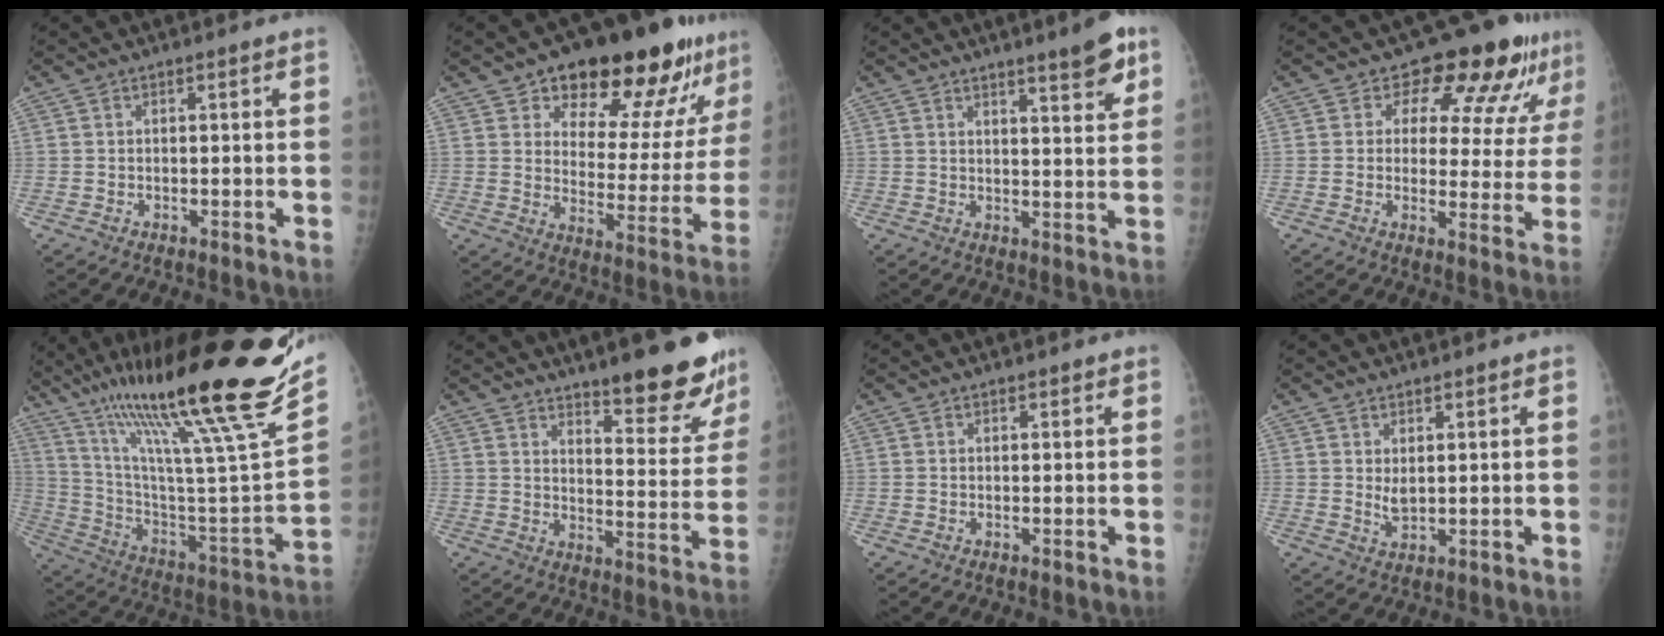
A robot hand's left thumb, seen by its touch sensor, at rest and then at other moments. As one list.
[{"total": 21.3, "force": [14.4, 9.0, 12.7], "torque": [-0.125, -0.067, 0.203]}, {"total": 7.1, "force": [4.6, 1.1, 5.3], "torque": [-0.063, -0.029, 0.063]}, {"total": 13.7, "force": [9.3, 6.9, 7.4], "torque": [-0.043, -0.047, 0.103]}, {"total": 35.8, "force": [24.7, 4.0, 25.6], "torque": [-0.381, -0.090, 0.394]}, {"total": 16.3, "force": [12.2, 4.1, 9.9], "torque": [-0.087, -0.092, 0.171]}, {"total": 0.6, "force": [0.5, 0.3, 0.1], "torque": [0.002, -0.005, 0.006]}, {"total": 2.8, "force": [1.3, 1.4, 2.1], "torque": [-0.032, -0.016, 0.029]}]